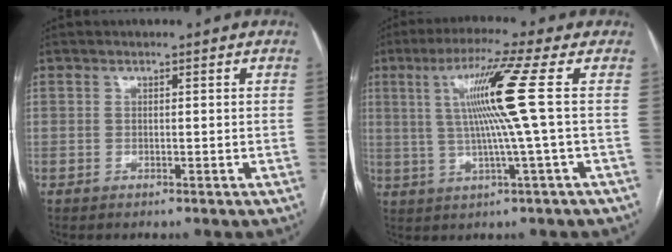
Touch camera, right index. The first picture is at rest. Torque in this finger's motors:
{"motor_torque": [0.84, -0.06, 0.37, 0.21]}